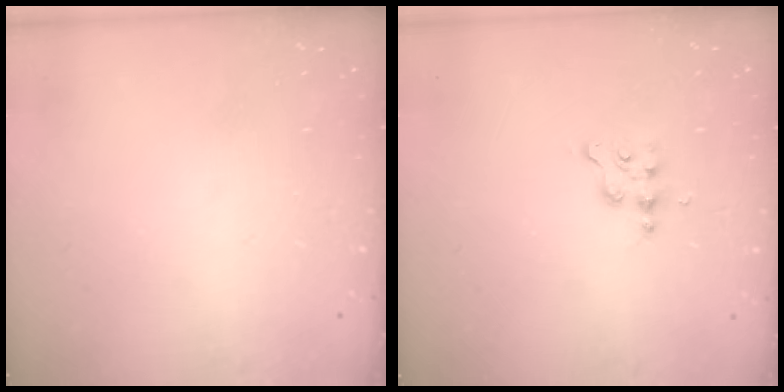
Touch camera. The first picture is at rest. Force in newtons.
{"total": 2.9, "press": 2.9, "slide": 0.4}